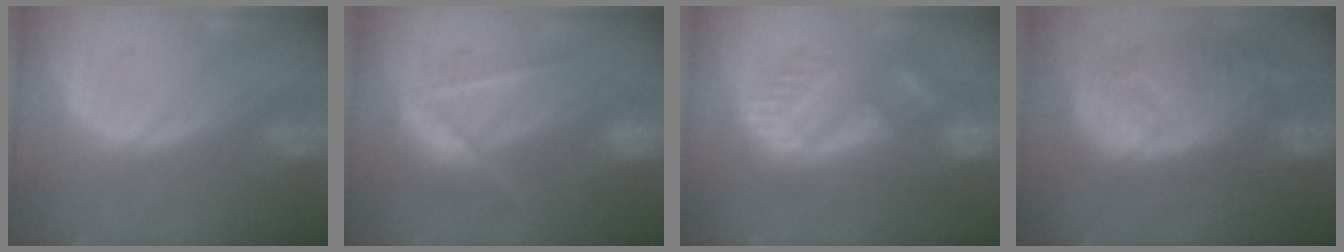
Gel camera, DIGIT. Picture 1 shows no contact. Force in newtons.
{"total": 7.2, "press": 6.3, "slide": 3.5}
{"total": 9.0, "press": 8.7, "slide": 2.2}
{"total": 12.6, "press": 10.9, "slide": 6.3}